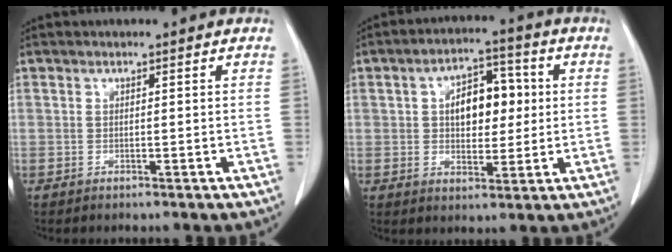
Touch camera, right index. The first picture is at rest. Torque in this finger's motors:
{"motor_torque": [0.56, -0.12, 0.31, 0.12]}